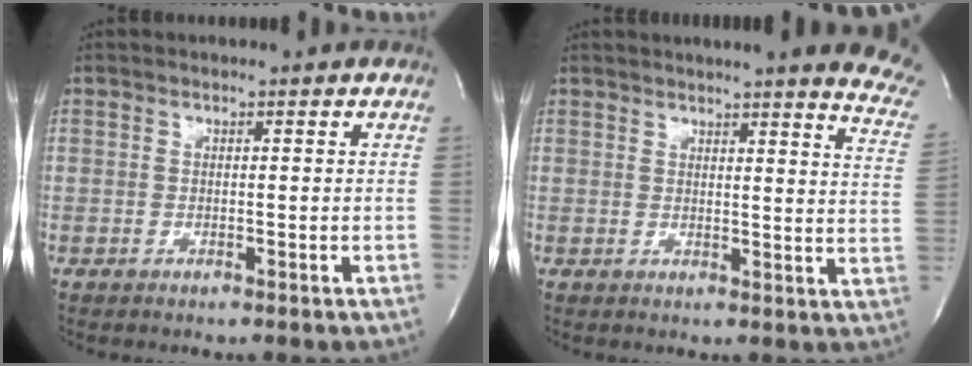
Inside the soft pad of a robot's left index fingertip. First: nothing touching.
{"total": 16.5, "force": [13.9, 1.7, 8.6], "torque": [-0.095, -0.041, 0.143]}